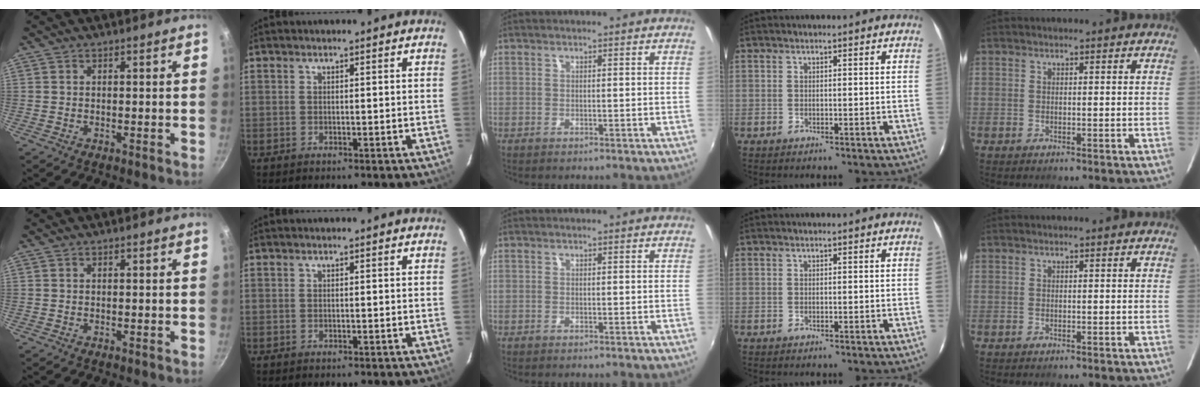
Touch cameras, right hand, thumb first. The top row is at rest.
{}